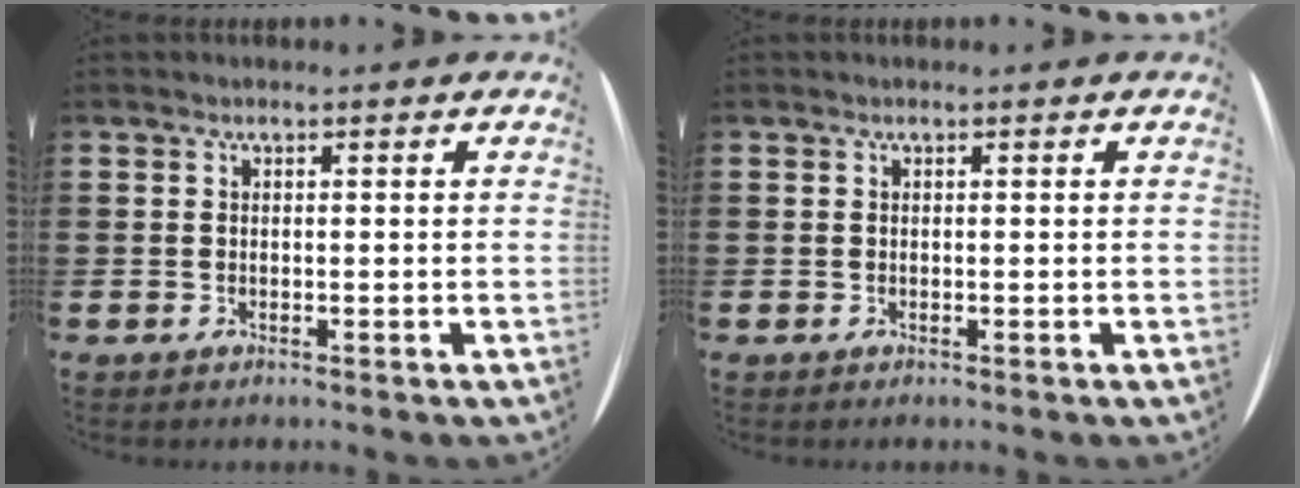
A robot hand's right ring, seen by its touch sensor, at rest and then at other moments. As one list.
[{"total": 0.0}]